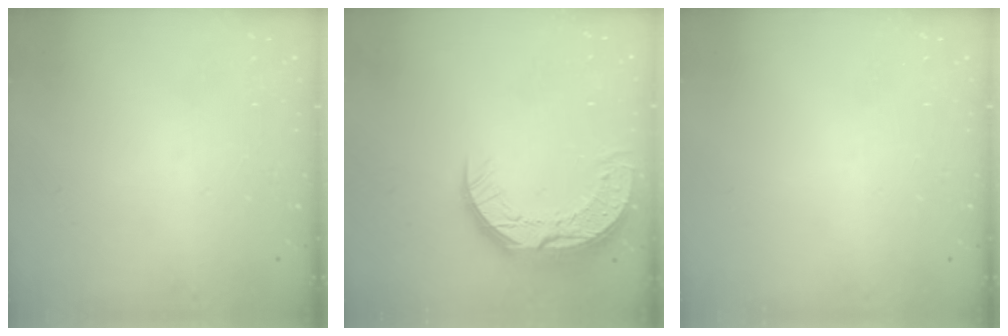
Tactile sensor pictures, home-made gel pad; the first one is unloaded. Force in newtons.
{"total": 11.9, "press": 11.9, "slide": 0.9}
{"total": 0.0}